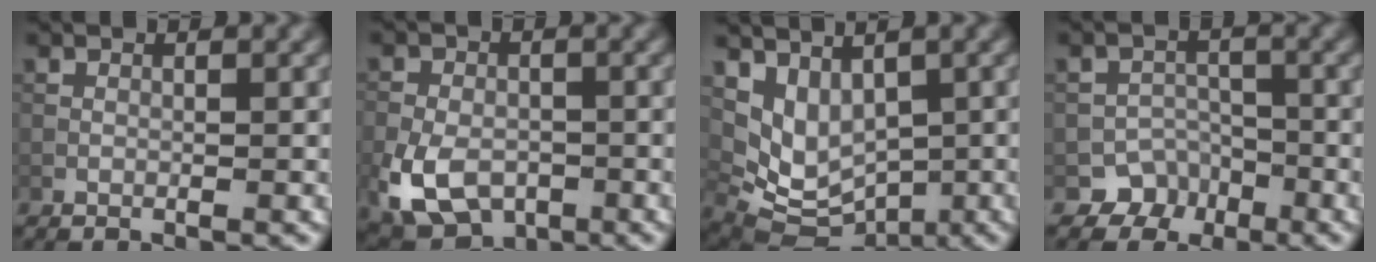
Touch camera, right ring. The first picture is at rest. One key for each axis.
{"total": 7.8, "fx": -2.9, "fy": 5.2, "fz": 5.1, "tx": -0.115, "ty": -0.019, "tz": -0.054}
{"total": 6.1, "fx": 1.9, "fy": 4.3, "fz": 3.9, "tx": -0.066, "ty": -0.008, "tz": 0.060}
{"total": 3.5, "fx": -2.2, "fy": 2.7, "fz": 0.3, "tx": 0.020, "ty": 0.003, "tz": -0.026}